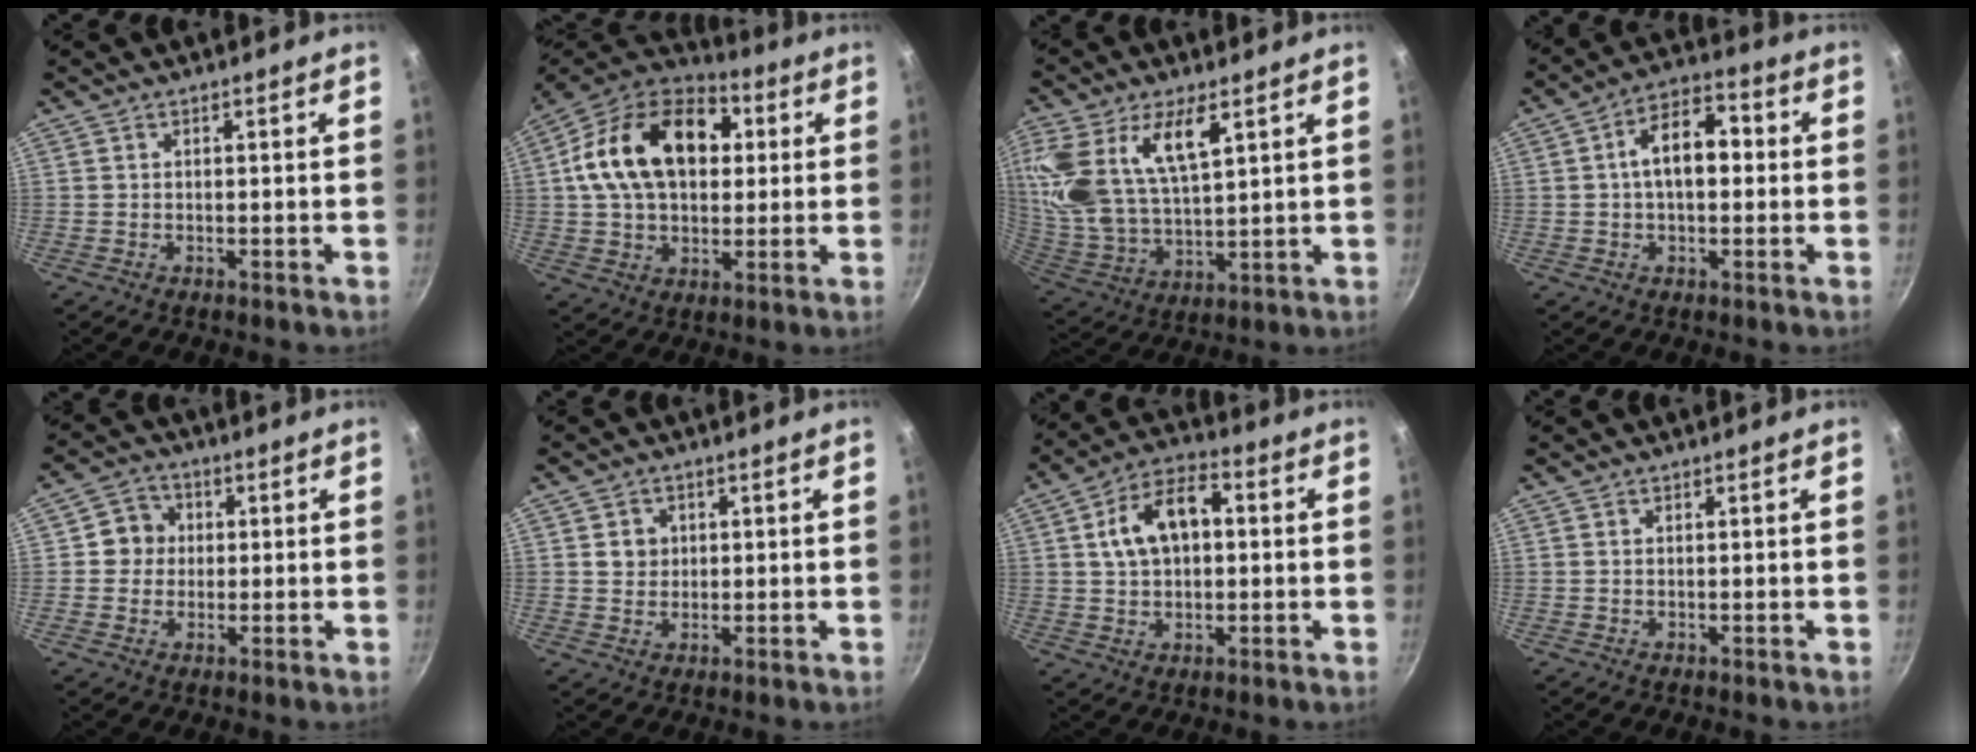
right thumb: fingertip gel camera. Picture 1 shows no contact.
{"total": 22.0, "force": [4.0, 14.5, 16.0], "torque": [-0.261, 0.019, 0.061]}
{"total": 20.3, "force": [8.0, 9.8, 15.9], "torque": [-0.344, -0.017, 0.159]}
{"total": 10.2, "force": [0.9, 5.8, 8.3], "torque": [-0.127, 0.029, 0.007]}
{"total": 5.8, "force": [0.4, 5.4, 1.9], "torque": [-0.002, 0.009, -0.002]}
{"total": 3.5, "force": [0.8, 3.1, 1.2], "torque": [-0.001, -0.001, 0.014]}
{"total": 11.4, "force": [1.9, 6.9, 8.9], "torque": [-0.146, 0.022, 0.026]}
{"total": 0.0}